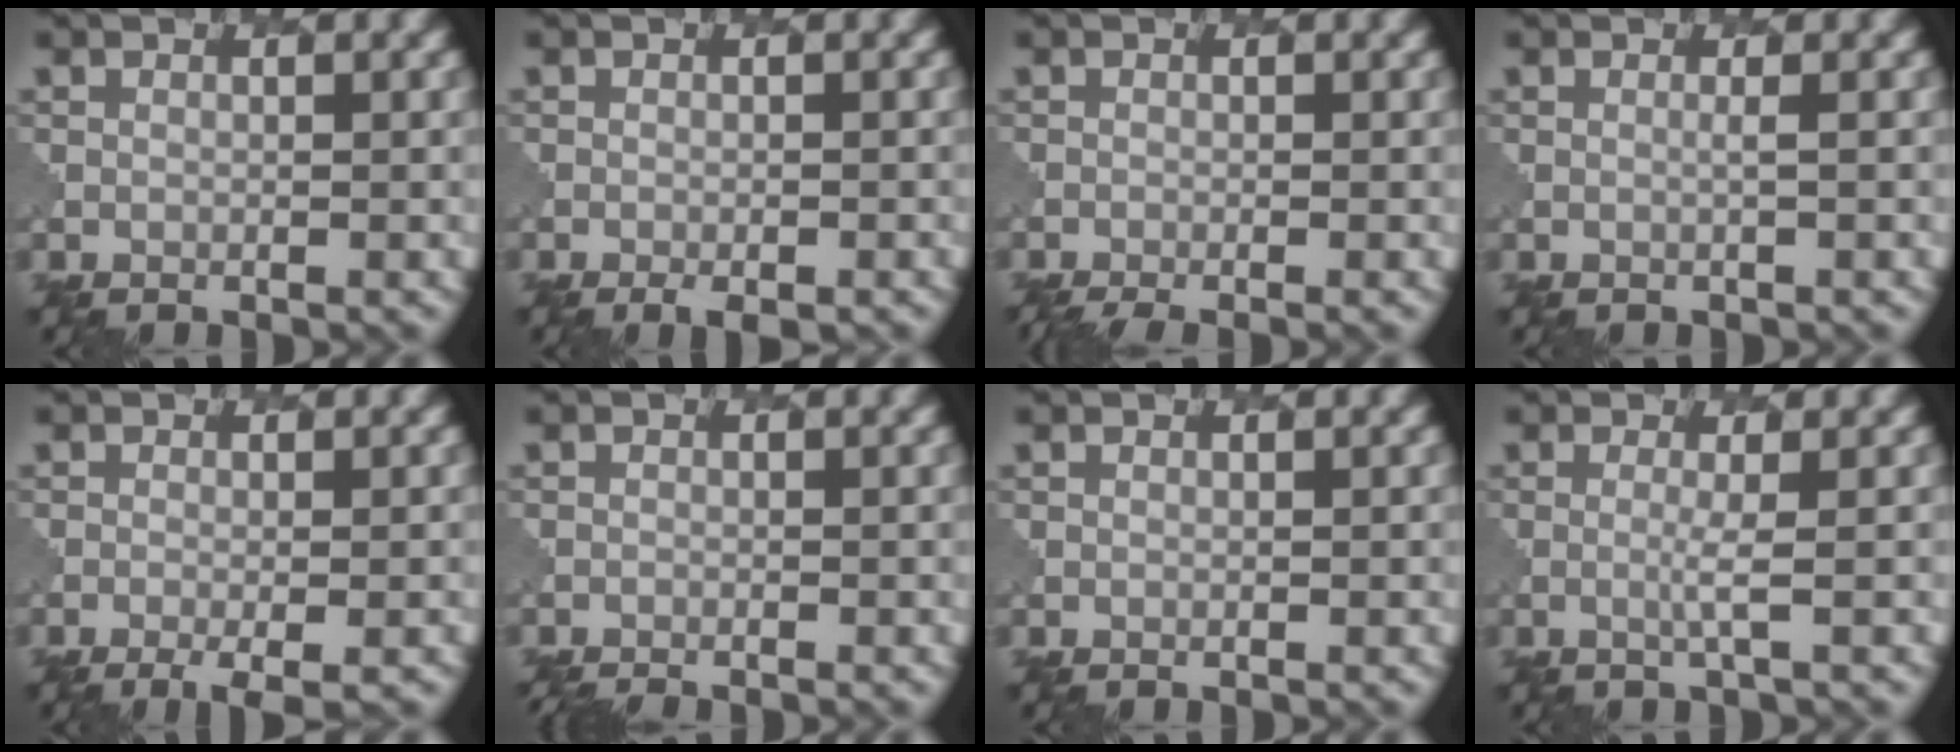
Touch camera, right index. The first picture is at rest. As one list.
[{"total": 1.7, "force": [-1.1, 0.4, 1.2], "torque": [-0.018, -0.002, -0.016]}, {"total": 2.7, "force": [-2.3, 0.4, 1.4], "torque": [-0.023, -0.009, -0.039]}, {"total": 0.8, "force": [0.2, 0.2, 0.7], "torque": [-0.007, 0.000, -0.002]}, {"total": 2.7, "force": [-1.3, 0.6, 2.2], "torque": [-0.033, -0.002, -0.022]}, {"total": 2.1, "force": [-2.0, 0.2, 0.5], "torque": [-0.012, -0.009, -0.032]}, {"total": 0.0}, {"total": 1.3, "force": [0.2, 0.0, 1.3], "torque": [-0.027, -0.004, -0.004]}]